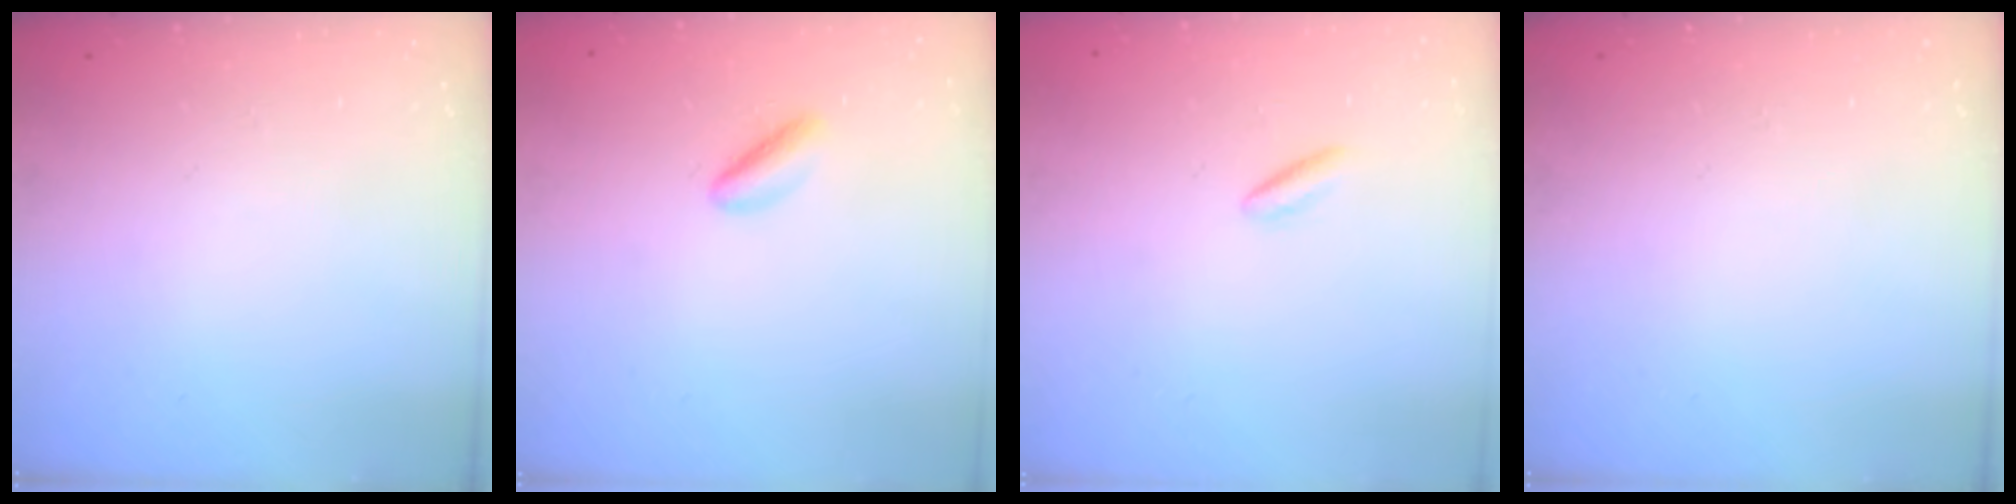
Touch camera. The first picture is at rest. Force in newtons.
{"total": 2.9, "press": 2.7, "slide": 0.9}
{"total": 0.8, "press": 0.5, "slide": 0.6}
{"total": 0.0}